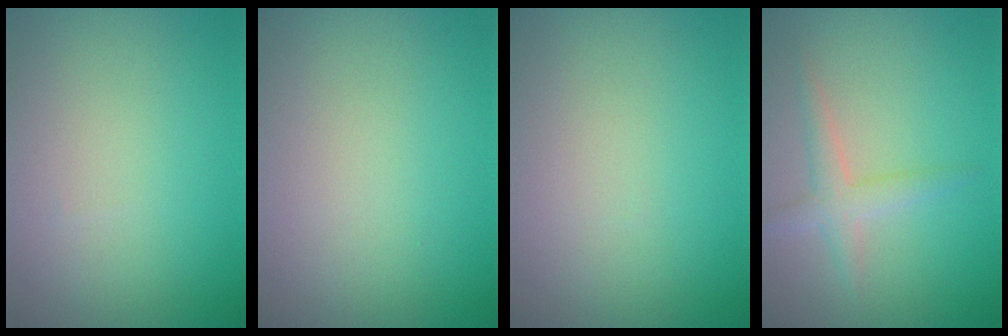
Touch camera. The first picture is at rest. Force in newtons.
{"total": 0.0}
{"total": 0.0}
{"total": 2.3, "press": 2.3, "slide": 0.1}